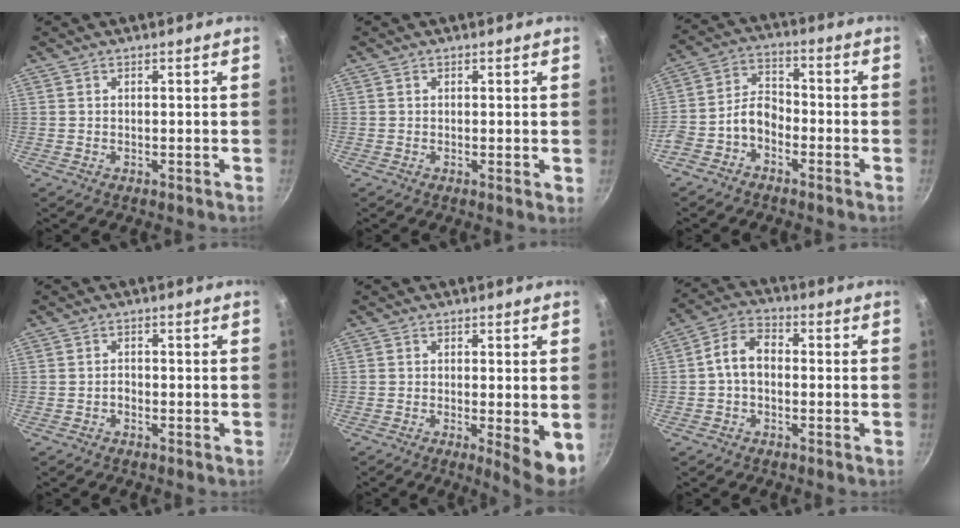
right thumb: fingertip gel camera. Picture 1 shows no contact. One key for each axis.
{"total": 1.0, "fx": 0.0, "fy": 0.2, "fz": 0.9, "tx": -0.014, "ty": -0.005, "tz": -0.002}
{"total": 7.2, "fx": -3.4, "fy": 4.6, "fz": 4.3, "tx": -0.070, "ty": 0.053, "tz": -0.077}
{"total": 1.0, "fx": -0.7, "fy": 0.6, "fz": 0.5, "tx": -0.007, "ty": 0.009, "tz": -0.013}
{"total": 6.2, "fx": -1.1, "fy": 1.2, "fz": 6.0, "tx": -0.075, "ty": -0.011, "tz": -0.012}
{"total": 6.6, "fx": -0.5, "fy": 4.6, "fz": 4.7, "tx": -0.077, "ty": 0.027, "tz": -0.022}